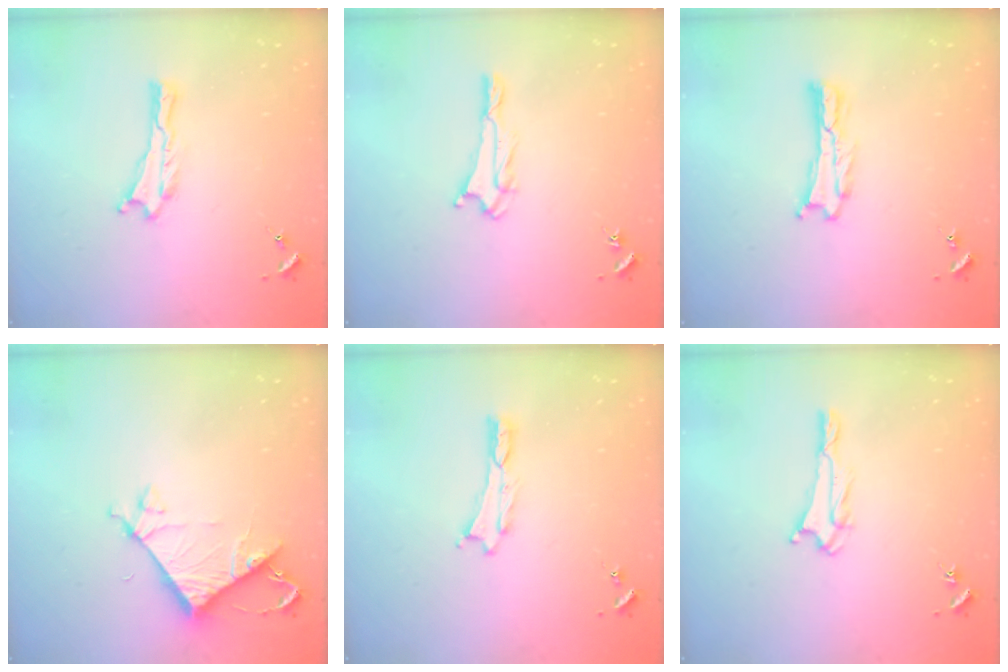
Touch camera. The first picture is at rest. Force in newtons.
{"total": 1.7, "press": 1.7, "slide": 0.2}
{"total": 0.6, "press": 0.5, "slide": 0.2}
{"total": 7.2, "press": 7.2, "slide": 0.4}
{"total": 0.0}
{"total": 1.7, "press": 1.7, "slide": 0.2}